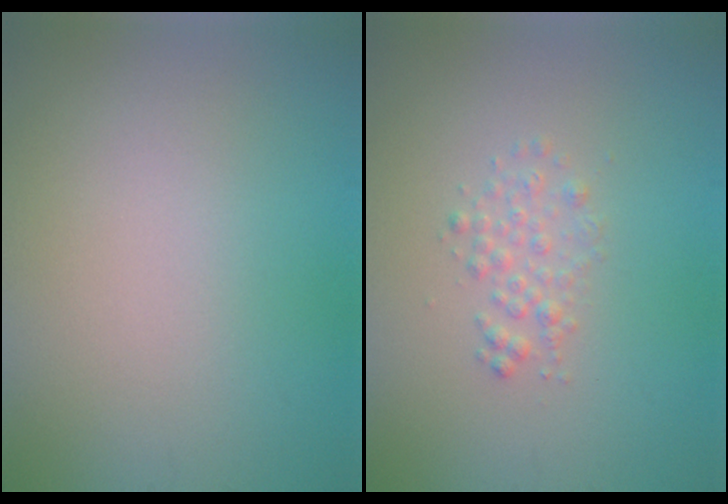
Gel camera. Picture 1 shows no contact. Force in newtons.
{"total": 1.5, "press": 1.5, "slide": 0.0}